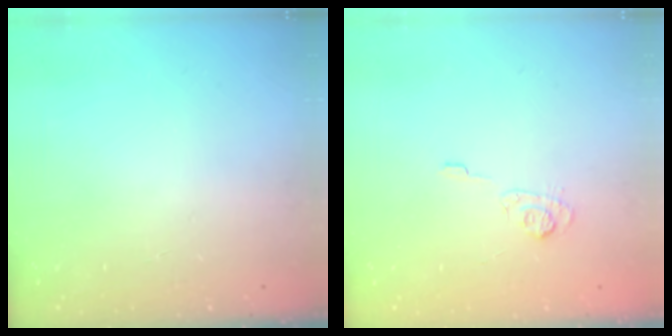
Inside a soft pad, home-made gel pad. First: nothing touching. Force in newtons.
{"total": 5.5, "press": 5.3, "slide": 1.5}